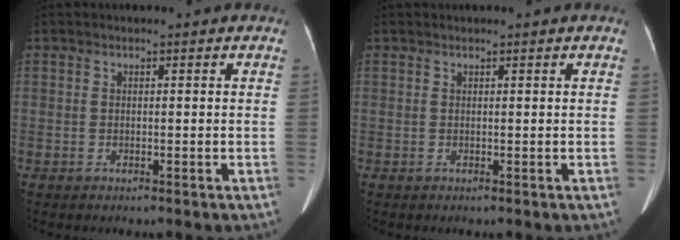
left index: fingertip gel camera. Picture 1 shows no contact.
{"total": 0.7, "force": [0.6, -0.1, 0.3], "torque": [-0.007, 0.012, 0.017]}